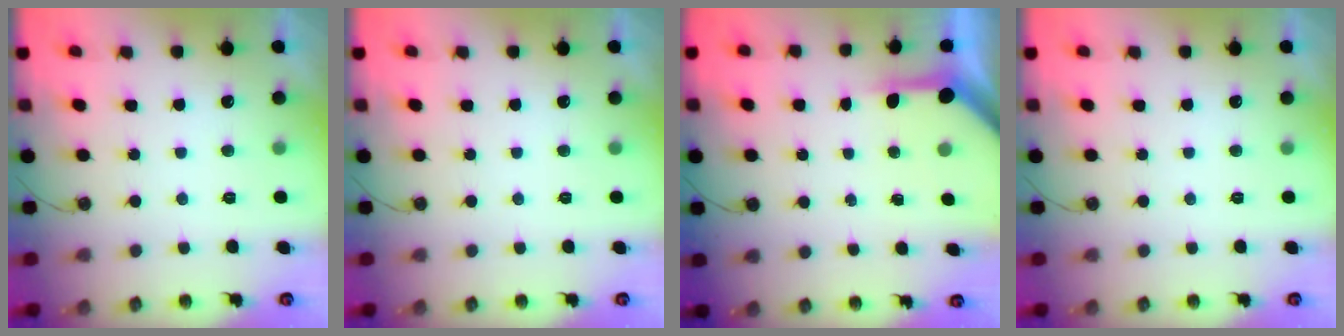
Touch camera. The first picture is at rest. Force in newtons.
{"total": 0.0}
{"total": 4.0, "press": 3.9, "slide": 0.4}
{"total": 0.0}